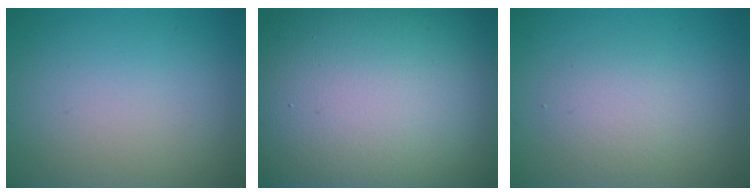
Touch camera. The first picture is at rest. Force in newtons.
{"total": 22.5, "press": 22.5, "slide": 1.0}
{"total": 2.4, "press": 2.4, "slide": 0.2}